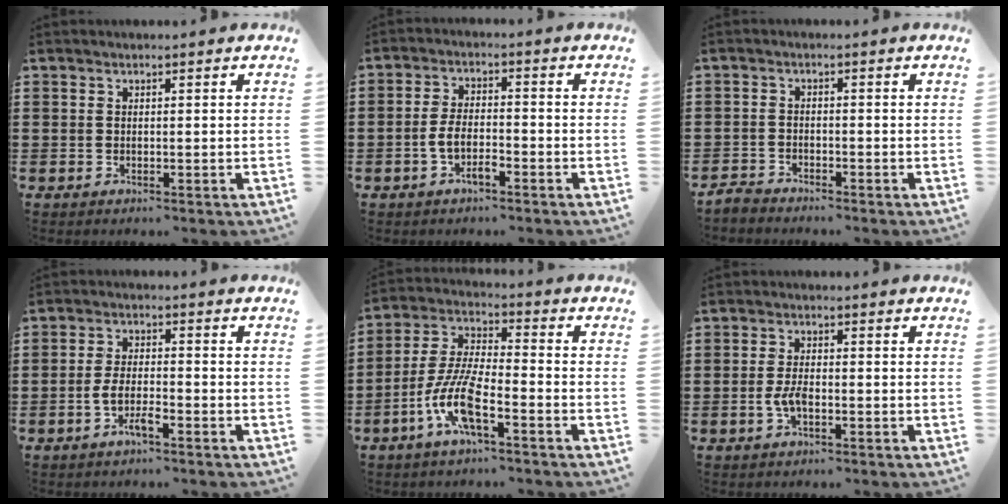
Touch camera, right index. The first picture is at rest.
{"total": 4.1, "force": [-2.0, 1.6, 3.2], "torque": [-0.078, 0.000, -0.044]}
{"total": 2.0, "force": [-1.9, 0.3, 0.0], "torque": [-0.007, 0.004, -0.042]}
{"total": 4.0, "force": [-2.0, 1.2, 3.2], "torque": [-0.076, 0.001, -0.045]}
{"total": 9.1, "force": [-4.5, 2.2, 7.7], "torque": [-0.181, -0.010, -0.087]}
{"total": 3.1, "force": [-1.0, 1.0, 2.8], "torque": [-0.066, -0.005, -0.022]}